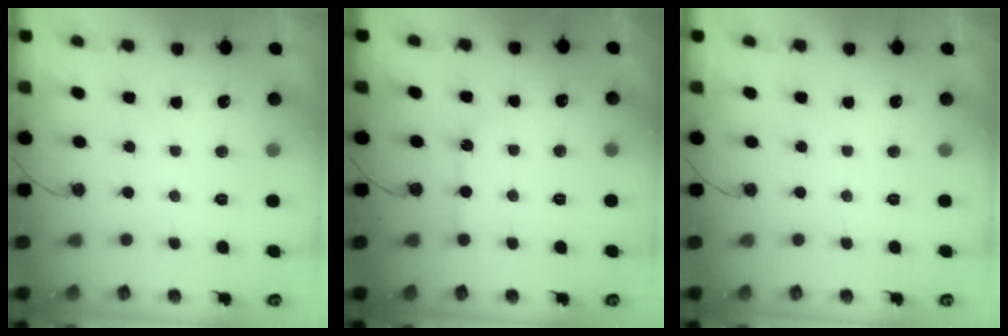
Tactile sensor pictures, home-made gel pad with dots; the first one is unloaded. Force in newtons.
{"total": 2.9, "press": 2.8, "slide": 0.4}
{"total": 0.0}